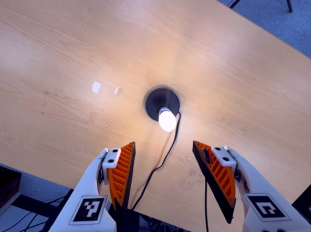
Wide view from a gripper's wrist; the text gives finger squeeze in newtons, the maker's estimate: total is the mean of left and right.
{"total": 0.0}